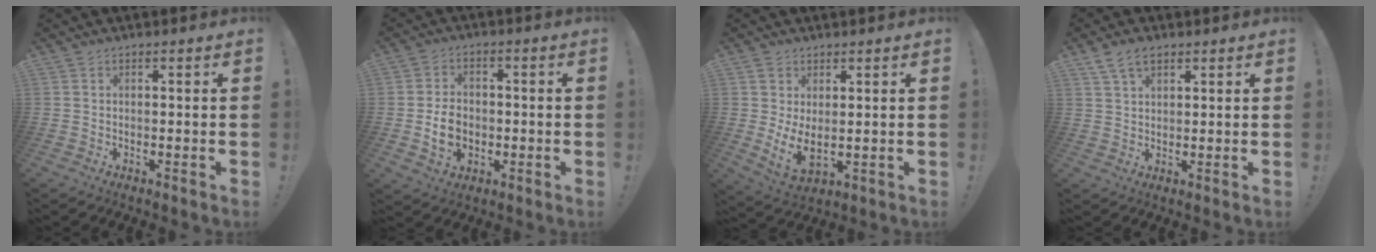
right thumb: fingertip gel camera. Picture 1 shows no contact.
{"total": 8.4, "force": [-1.4, 6.9, 4.7], "torque": [-0.059, 0.003, -0.025]}
{"total": 6.2, "force": [2.0, 3.3, 4.9], "torque": [-0.078, -0.022, 0.041]}
{"total": 5.8, "force": [3.6, 3.0, 3.3], "torque": [-0.059, -0.011, 0.069]}